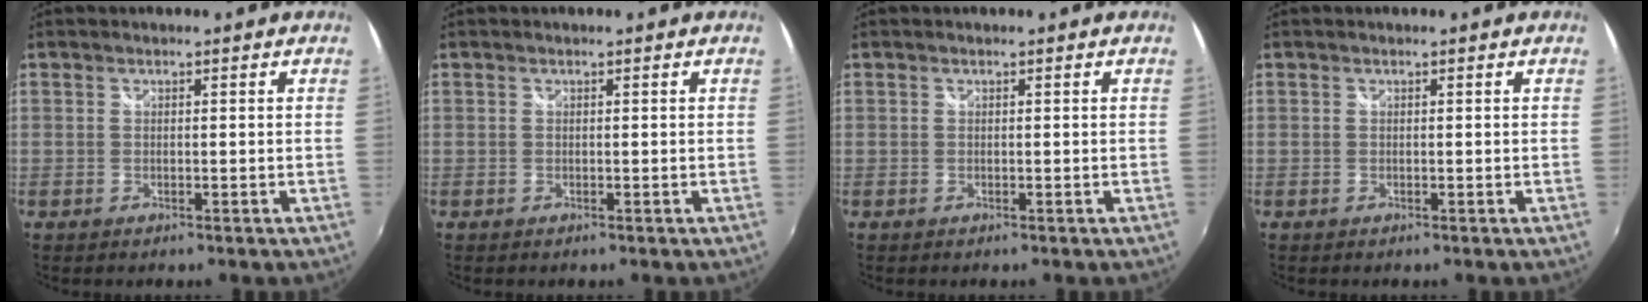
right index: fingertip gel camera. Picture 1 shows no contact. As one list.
[{"total": 0.0}, {"total": 0.0}, {"total": 0.0}]